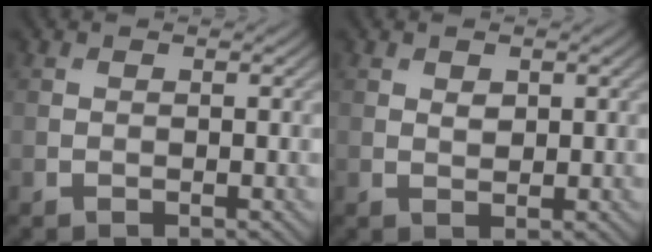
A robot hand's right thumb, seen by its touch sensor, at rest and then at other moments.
{"total": 1.1, "force": [0.6, 0.7, 0.7], "torque": [-0.013, -0.003, 0.013]}